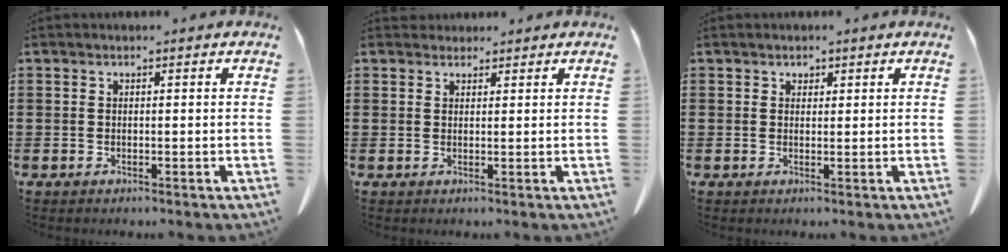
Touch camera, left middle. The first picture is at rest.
{"total": 1.7, "force": [1.6, 0.8, 0.0], "torque": [-0.005, 0.003, 0.032]}
{"total": 1.2, "force": [1.0, 0.6, 0.0], "torque": [-0.002, -0.001, 0.020]}